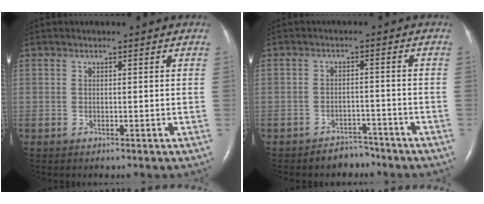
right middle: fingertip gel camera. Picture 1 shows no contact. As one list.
[{"total": 3.3, "force": [-3.0, 1.4, 0.0], "torque": [-0.003, 0.003, -0.043]}]